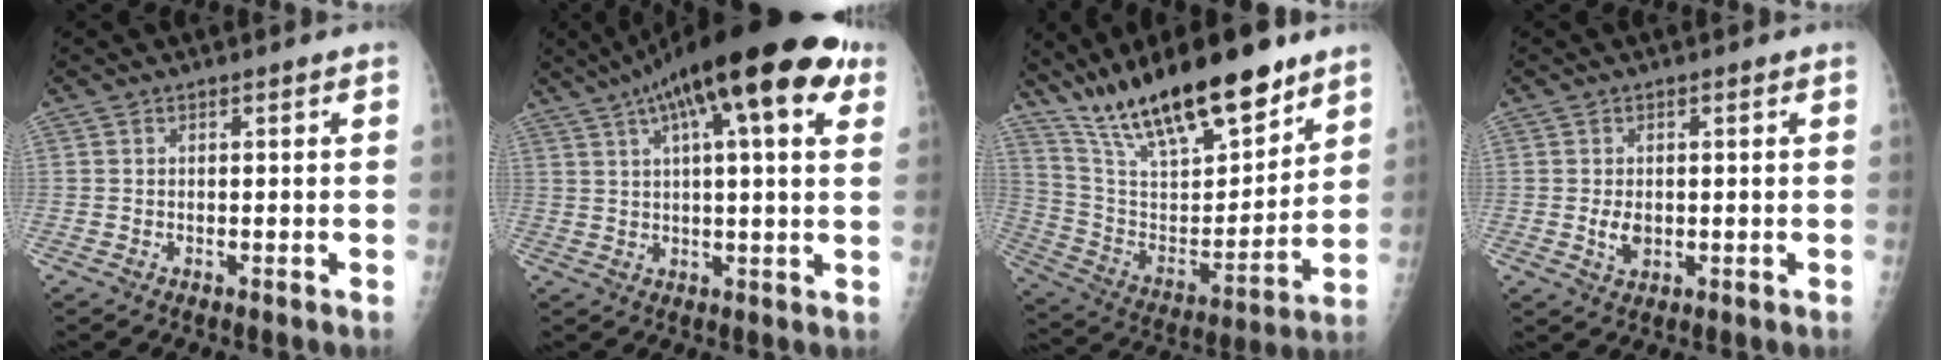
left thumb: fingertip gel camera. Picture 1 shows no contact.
{"total": 22.1, "force": [10.9, 6.0, 18.3], "torque": [-0.281, 0.020, 0.159]}
{"total": 25.2, "force": [18.2, 7.8, 15.7], "torque": [-0.235, -0.066, 0.320]}
{"total": 3.0, "force": [-0.1, 2.1, 2.2], "torque": [-0.035, -0.004, 0.003]}